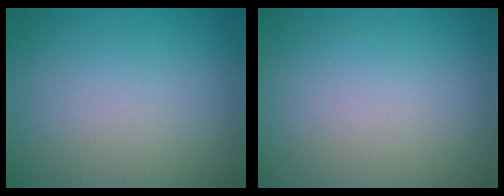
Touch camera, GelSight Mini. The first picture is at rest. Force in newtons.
{"total": 0.0}